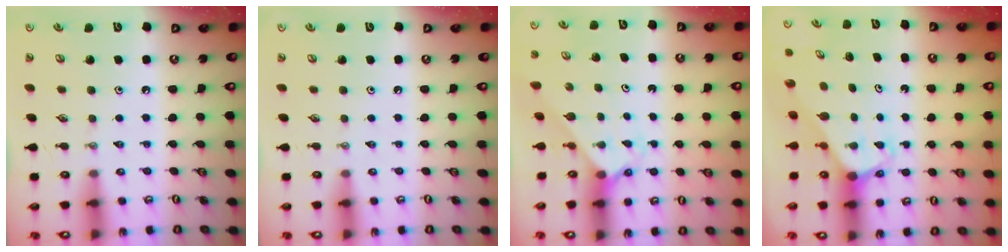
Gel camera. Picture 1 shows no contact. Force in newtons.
{"total": 0.0}
{"total": 2.2, "press": 2.2, "slide": 0.2}
{"total": 1.9, "press": 1.9, "slide": 0.1}